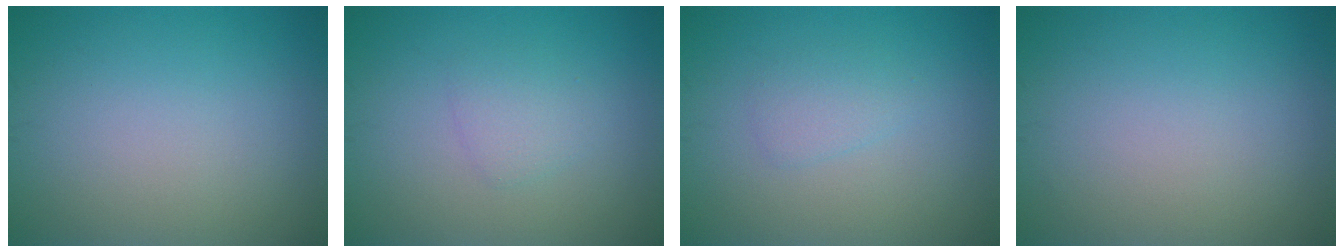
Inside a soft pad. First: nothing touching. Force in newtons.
{"total": 1.5, "press": 1.5, "slide": 0.0}
{"total": 1.4, "press": 1.4, "slide": 0.1}
{"total": 0.0}